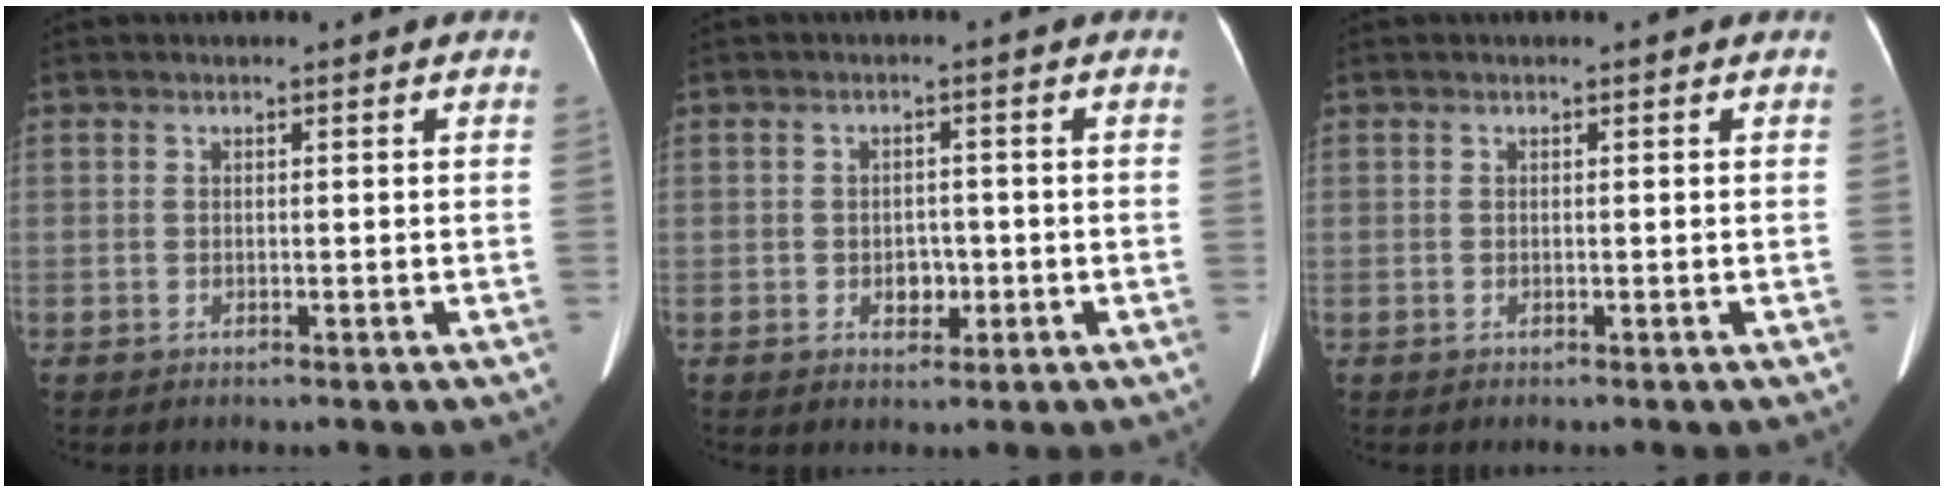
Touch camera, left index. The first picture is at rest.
{"total": 2.6, "force": [-0.7, 2.0, 1.6], "torque": [-0.022, 0.005, -0.004]}
{"total": 0.0}